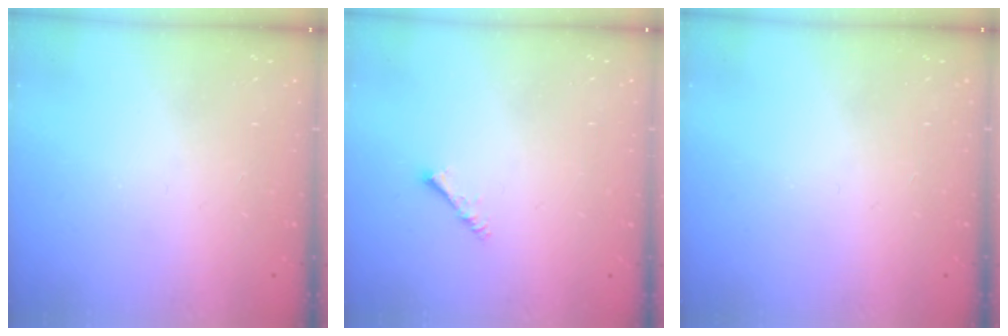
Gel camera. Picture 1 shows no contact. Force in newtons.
{"total": 1.4, "press": 1.4, "slide": 0.3}
{"total": 0.0}